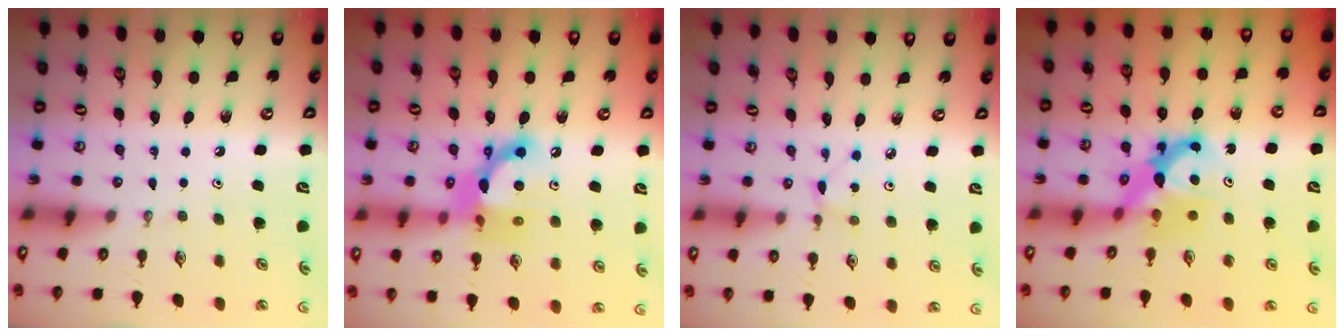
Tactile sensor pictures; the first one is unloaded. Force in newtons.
{"total": 14.6, "press": 14.5, "slide": 1.7}
{"total": 1.1, "press": 1.1, "slide": 0.1}
{"total": 7.9, "press": 7.8, "slide": 0.5}